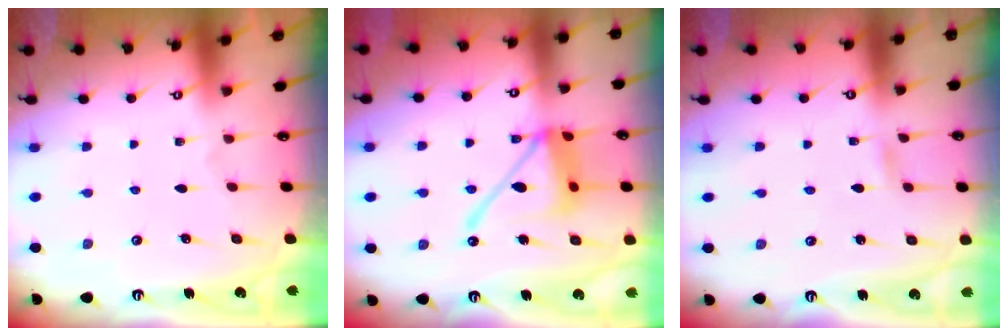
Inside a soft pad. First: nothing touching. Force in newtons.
{"total": 14.4, "press": 14.3, "slide": 1.3}
{"total": 1.8, "press": 1.8, "slide": 0.2}